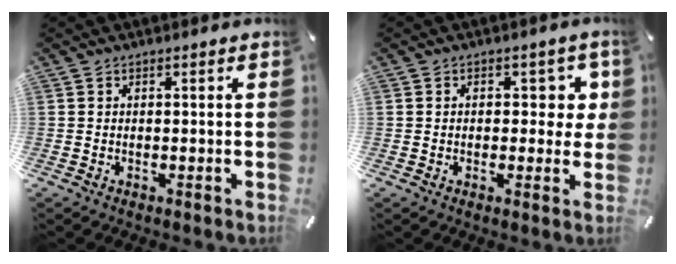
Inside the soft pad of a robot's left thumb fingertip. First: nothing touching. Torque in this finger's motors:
{"motor_torque": [0.04, 0.00, -0.17, -0.08, -0.06]}